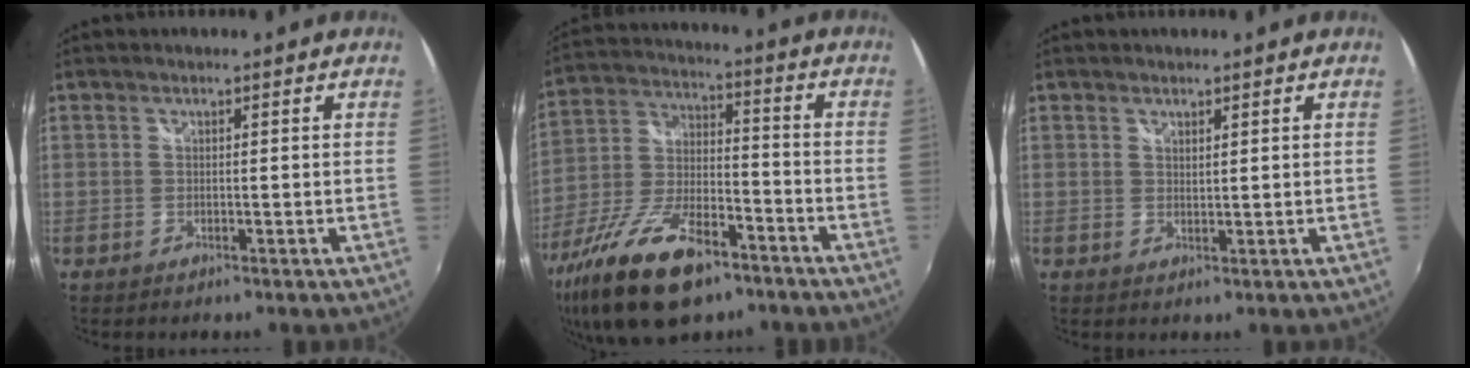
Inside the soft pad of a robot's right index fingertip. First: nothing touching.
{"total": 20.8, "force": [-12.9, 8.8, 13.8], "torque": [-0.288, -0.031, -0.226]}
{"total": 1.2, "force": [1.0, 0.3, 0.5], "torque": [-0.007, 0.001, 0.018]}